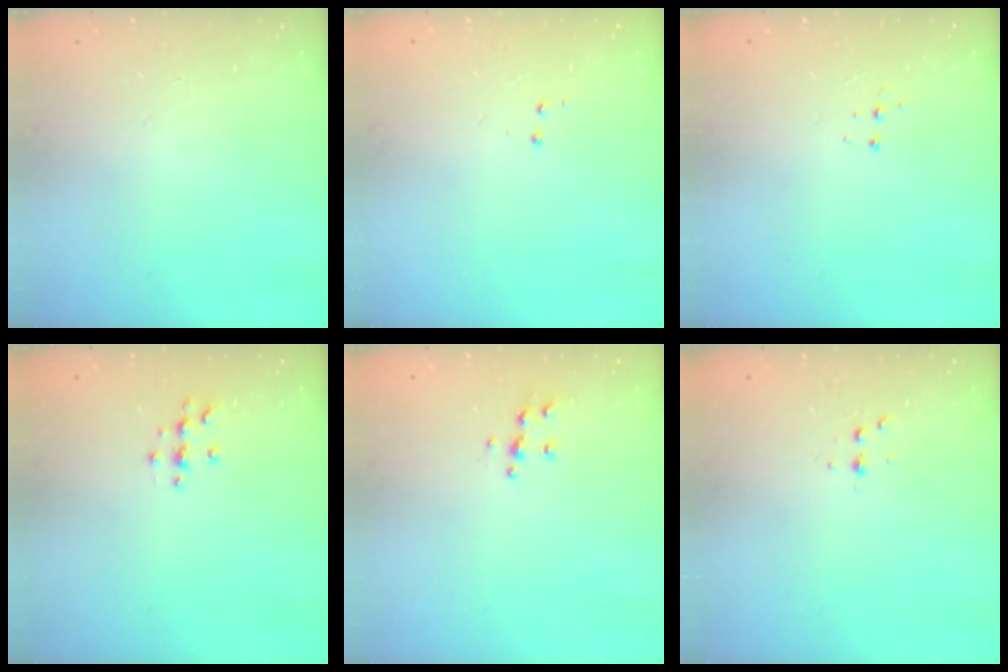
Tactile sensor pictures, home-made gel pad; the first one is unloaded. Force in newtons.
{"total": 2.9, "press": 2.8, "slide": 0.4}
{"total": 4.2, "press": 4.2, "slide": 0.5}
{"total": 6.3, "press": 6.3, "slide": 0.8}
{"total": 5.5, "press": 5.5, "slide": 0.5}
{"total": 3.5, "press": 3.5, "slide": 0.5}